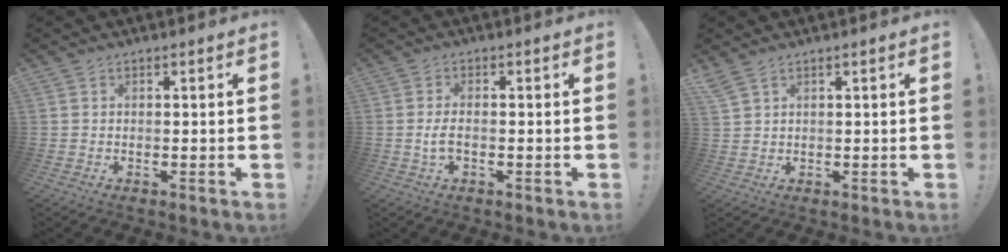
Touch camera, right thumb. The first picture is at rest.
{"total": 3.3, "force": [-0.7, 1.3, 2.9], "torque": [-0.056, -0.002, -0.015]}
{"total": 3.3, "force": [2.6, 0.7, 2.0], "torque": [-0.043, -0.010, 0.050]}